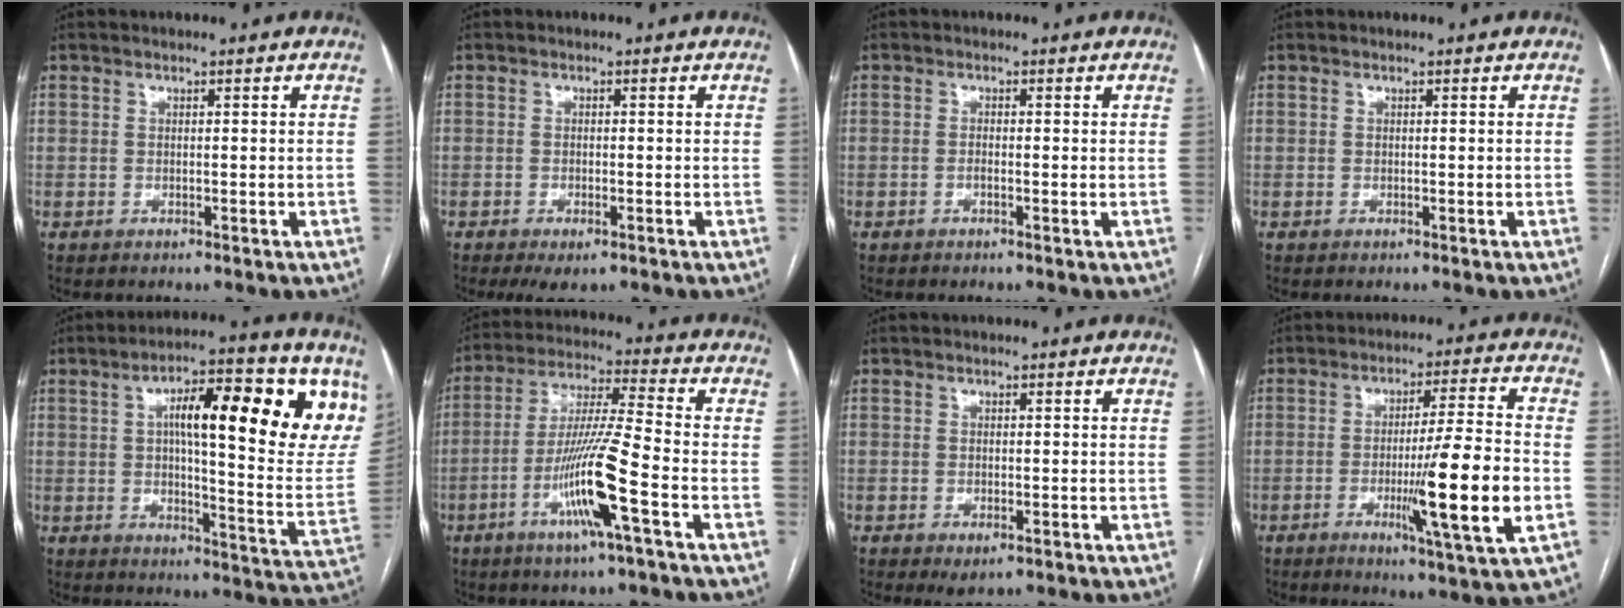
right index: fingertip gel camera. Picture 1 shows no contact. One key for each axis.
{"total": 3.1, "fx": -1.7, "fy": 1.1, "fz": 2.3, "tx": -0.042, "ty": -0.004, "tz": -0.023}
{"total": 0.9, "fx": -0.3, "fy": 0.1, "fz": 0.9, "tx": -0.015, "ty": 0.002, "tz": -0.005}
{"total": 0.0}
{"total": 23.0, "fx": 9.3, "fy": 4.9, "fz": 20.5, "tx": -0.261, "ty": 0.026, "tz": 0.135}
{"total": 12.4, "fx": -5.0, "fy": -0.7, "fz": 11.4, "tx": -0.224, "ty": -0.008, "tz": -0.097}
{"total": 2.3, "fx": -1.1, "fy": 0.9, "fz": 1.8, "tx": -0.028, "ty": -0.003, "tz": -0.009}
{"total": 14.2, "fx": -3.4, "fy": -0.6, "fz": 13.7, "tx": -0.221, "ty": -0.022, "tz": -0.058}